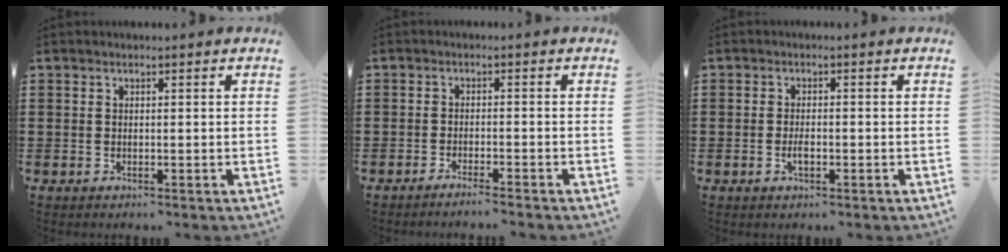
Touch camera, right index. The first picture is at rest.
{"total": 2.0, "force": [-1.9, -0.5, 0.5], "torque": [-0.008, -0.001, -0.037]}
{"total": 2.0, "force": [-0.6, 0.7, 1.7], "torque": [-0.032, -0.001, -0.010]}